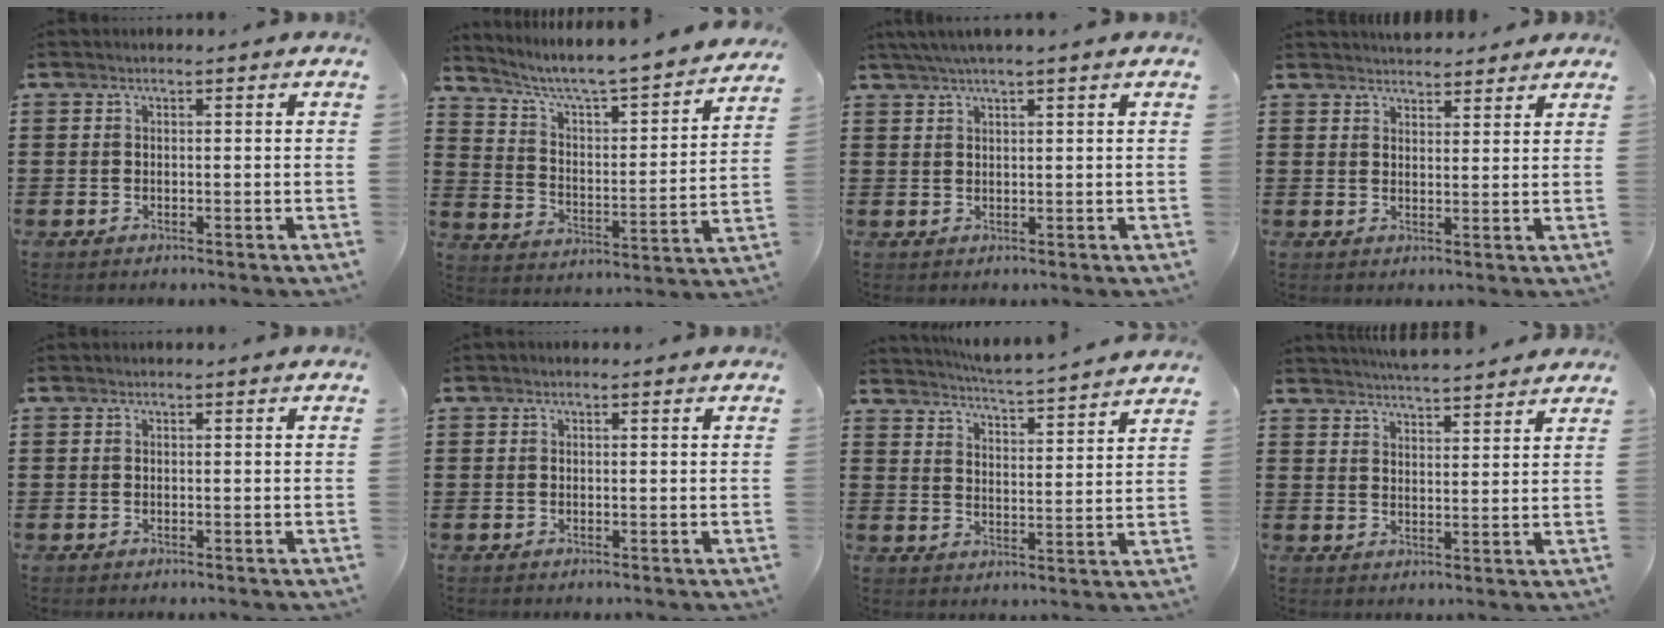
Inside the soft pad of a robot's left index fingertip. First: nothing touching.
{"total": 4.9, "force": [4.3, 0.2, 2.4], "torque": [-0.068, -0.044, 0.062]}
{"total": 2.3, "force": [1.6, -0.2, 1.6], "torque": [-0.031, 0.001, 0.030]}
{"total": 3.1, "force": [3.0, 0.6, 0.2], "torque": [-0.004, -0.007, 0.055]}
{"total": 0.0}
{"total": 0.0}
{"total": 4.4, "force": [4.3, -0.9, 0.6], "torque": [-0.034, -0.037, 0.068]}
{"total": 4.1, "force": [4.1, 0.0, 0.6], "torque": [-0.024, -0.018, 0.073]}